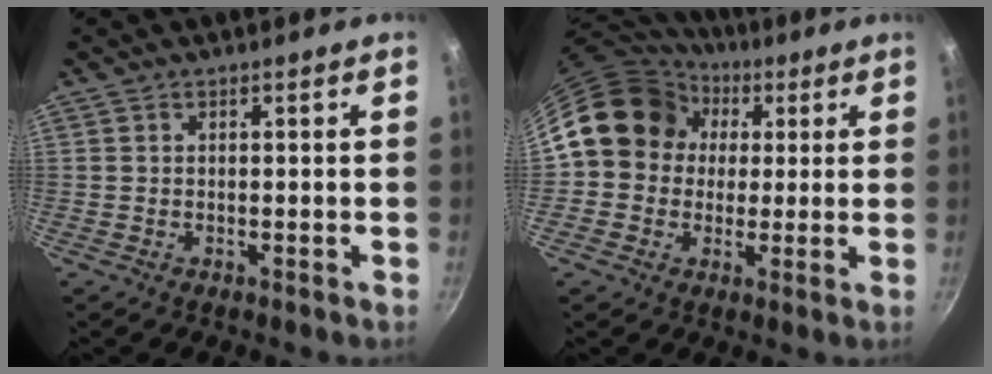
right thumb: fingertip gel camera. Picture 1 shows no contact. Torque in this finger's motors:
{"motor_torque": [1.38, 2.74, 0.73, -0.79, 0.13]}